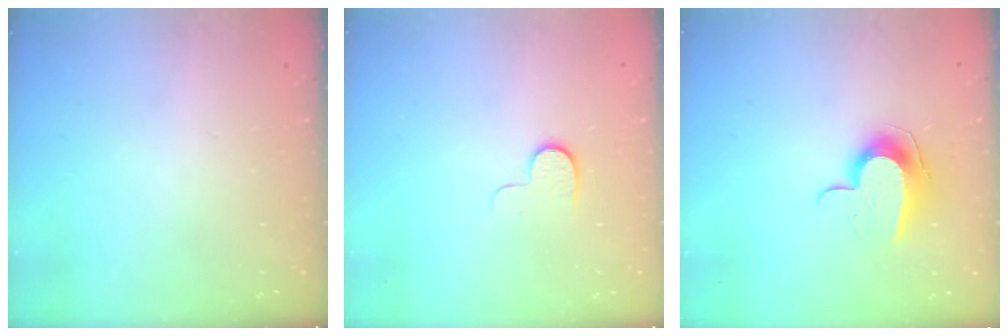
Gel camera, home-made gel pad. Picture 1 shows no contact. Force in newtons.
{"total": 6.0, "press": 6.0, "slide": 0.6}
{"total": 9.9, "press": 9.9, "slide": 0.4}